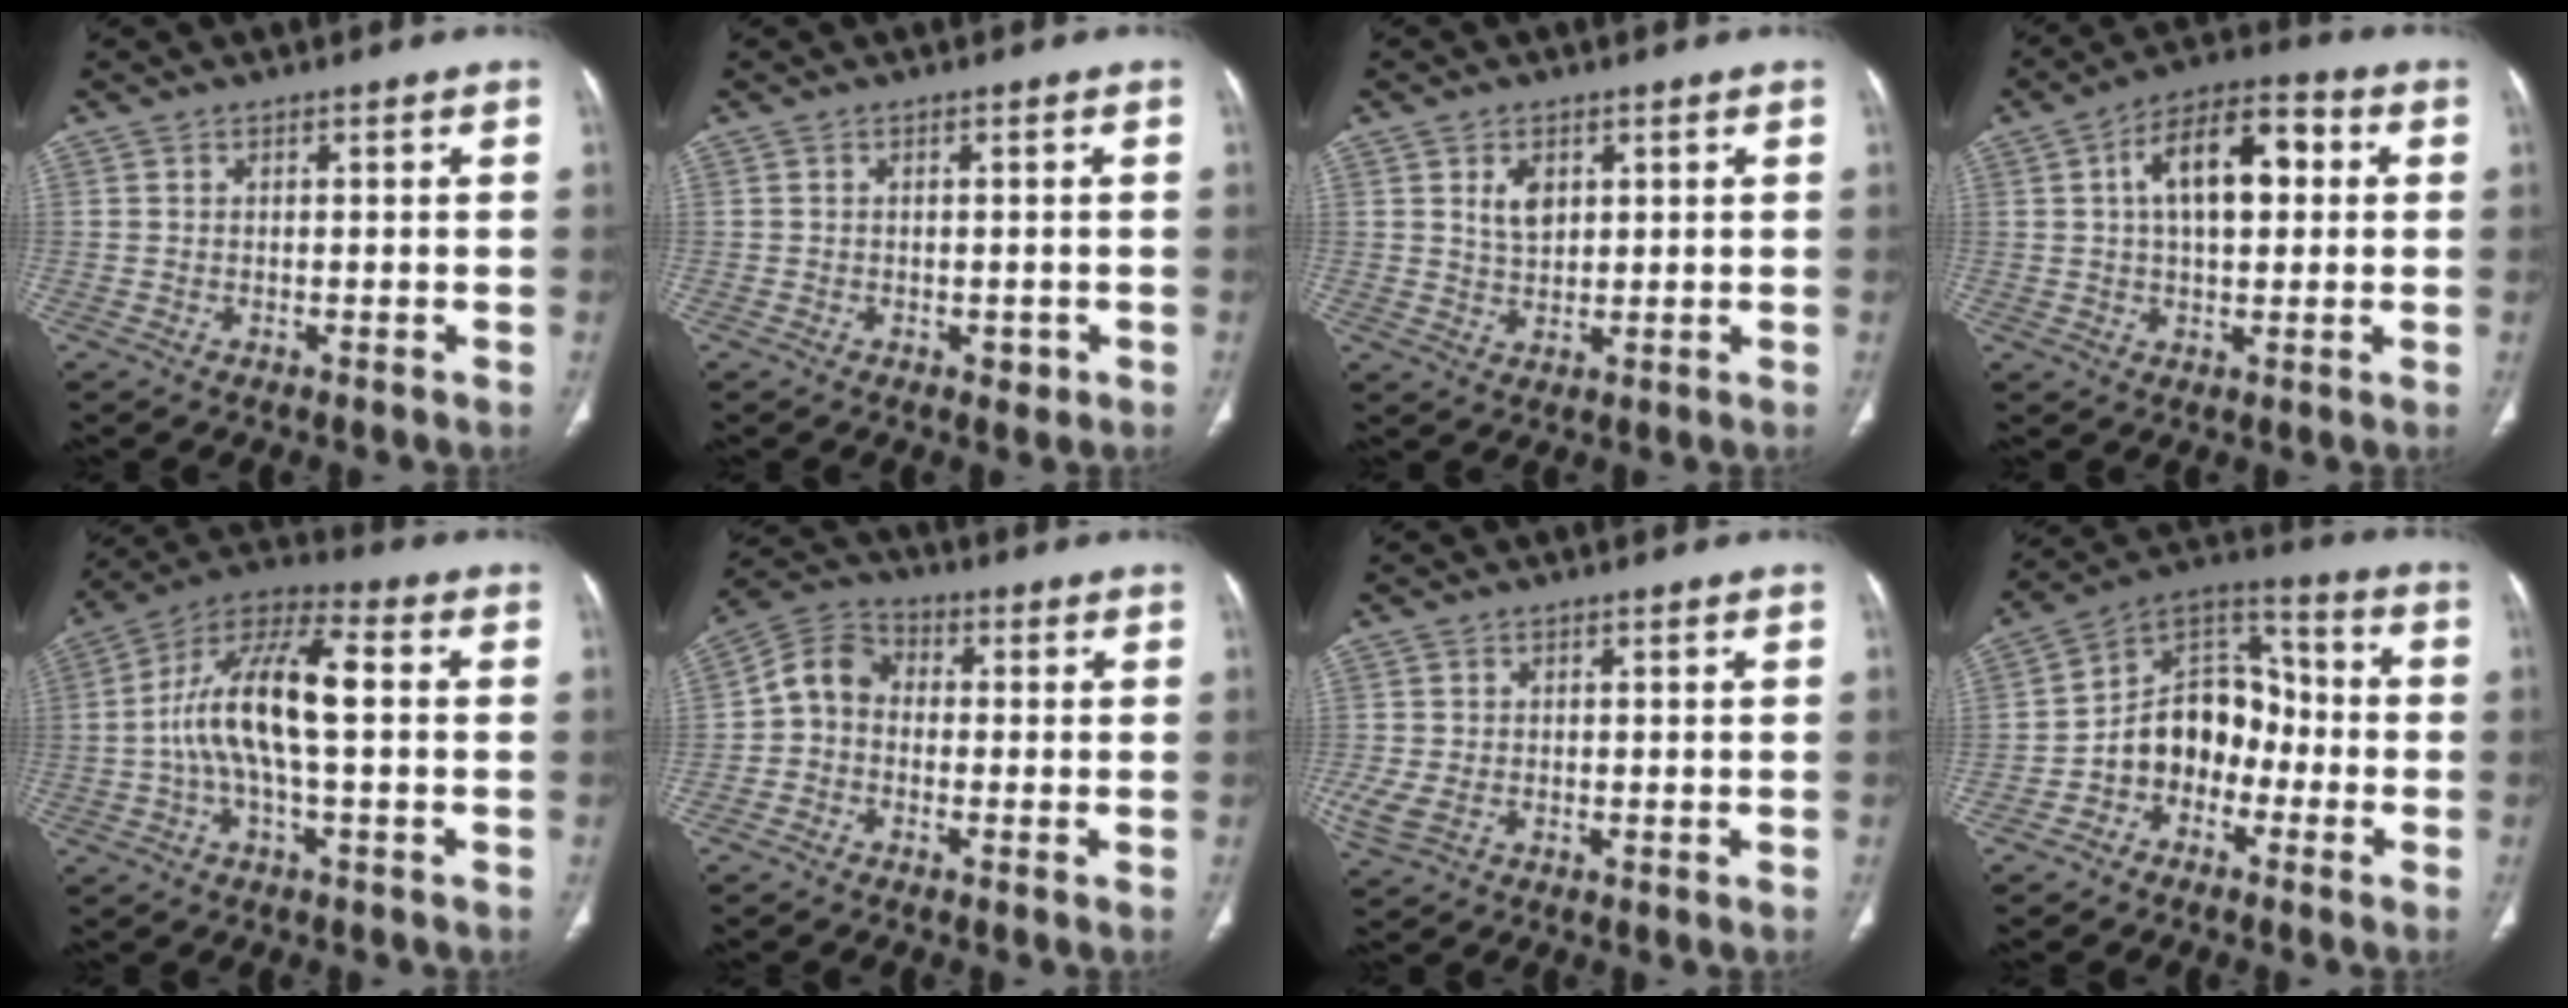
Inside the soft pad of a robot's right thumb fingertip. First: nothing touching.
{"total": 1.4, "force": [-0.5, 1.0, 0.9], "torque": [-0.008, 0.000, -0.003]}
{"total": 4.3, "force": [1.6, 2.8, 2.7], "torque": [-0.035, -0.012, 0.033]}
{"total": 13.2, "force": [2.7, 6.8, 11.0], "torque": [-0.164, 0.019, 0.035]}
{"total": 14.4, "force": [-0.1, 5.1, 13.5], "torque": [-0.270, 0.043, -0.009]}
{"total": 6.5, "force": [-1.0, 5.3, 3.6], "torque": [-0.052, 0.028, -0.038]}
{"total": 3.6, "force": [-0.8, 2.3, 2.7], "torque": [-0.077, -0.003, -0.011]}
{"total": 12.2, "force": [-3.8, 9.4, 6.9], "torque": [-0.077, 0.064, -0.080]}